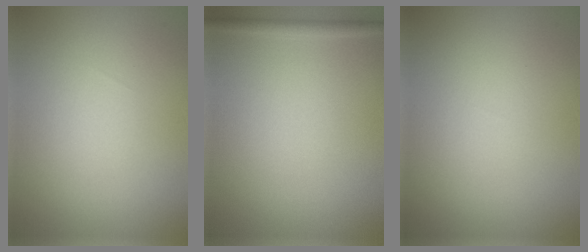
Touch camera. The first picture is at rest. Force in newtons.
{"total": 1.3, "press": 1.3, "slide": 0.1}
{"total": 0.0}